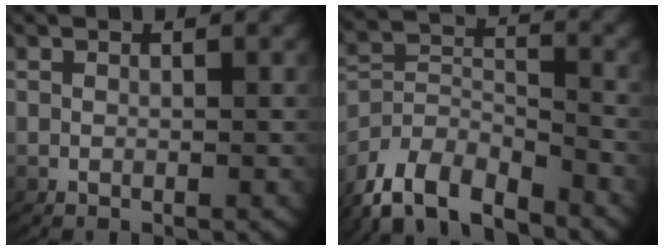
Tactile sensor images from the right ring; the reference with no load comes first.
{"total": 10.3, "force": [-6.3, 7.3, 3.6], "torque": [-0.088, -0.045, -0.103]}